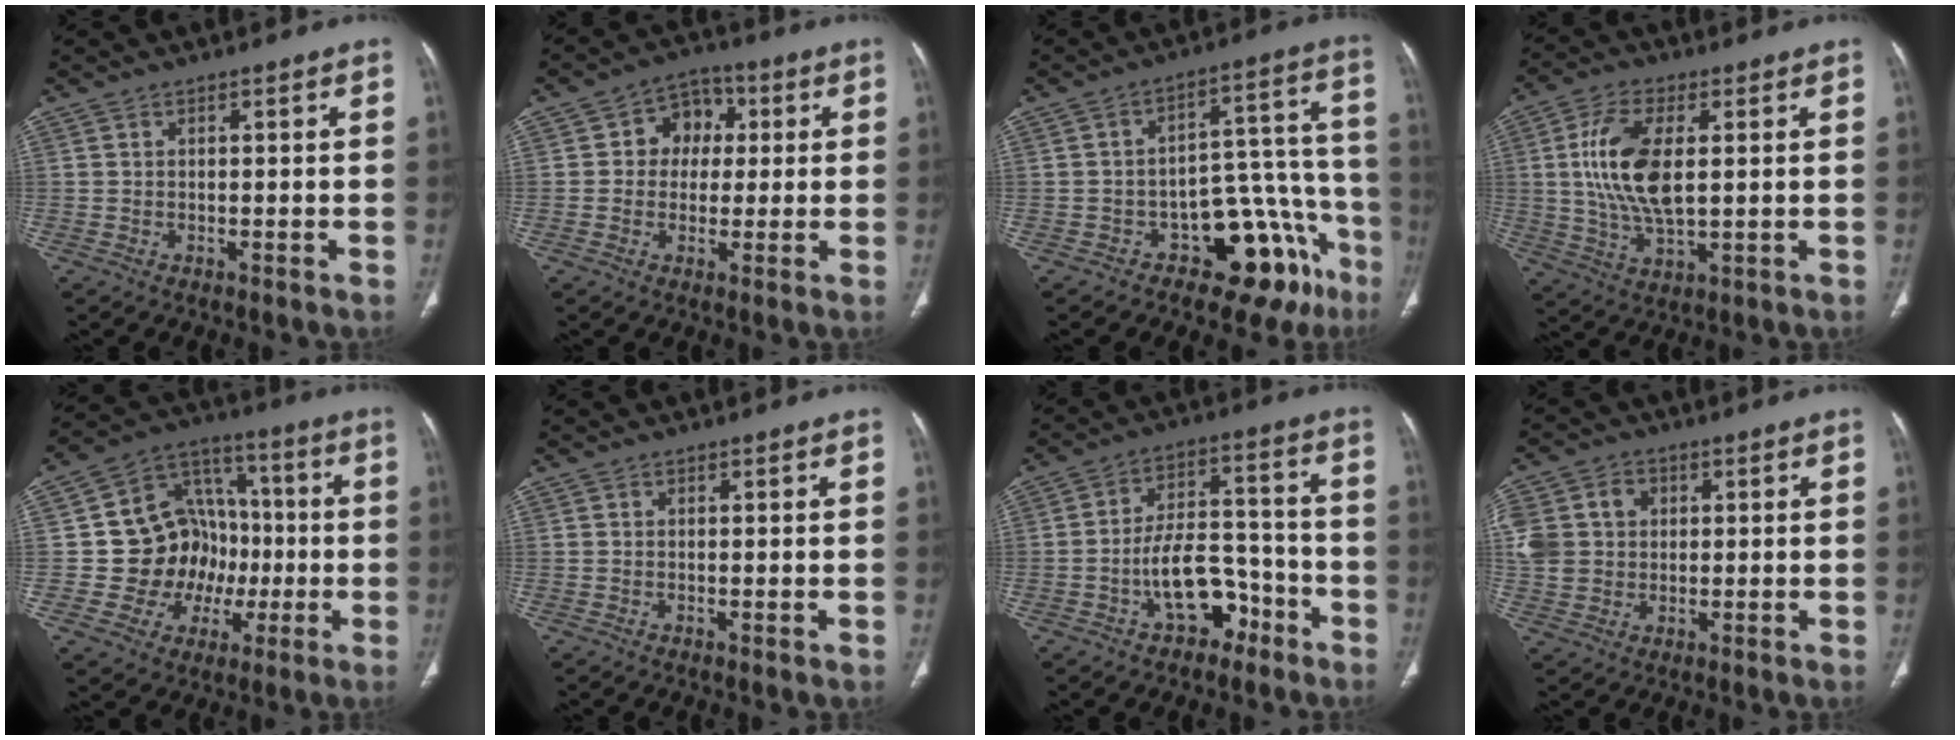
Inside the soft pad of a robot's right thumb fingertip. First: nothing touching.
{"total": 7.9, "force": [1.2, 6.6, 4.2], "torque": [-0.019, 0.012, 0.010]}
{"total": 17.0, "force": [-9.8, 8.8, 10.7], "torque": [-0.064, 0.111, -0.132]}
{"total": 12.9, "force": [1.9, 6.2, 11.2], "torque": [-0.224, -0.007, 0.039]}
{"total": 16.0, "force": [-1.5, 14.4, 6.8], "torque": [-0.047, 0.038, -0.013]}
{"total": 0.0}
{"total": 10.7, "force": [-5.3, 6.4, 6.8], "torque": [-0.090, 0.063, -0.082]}
{"total": 12.0, "force": [2.5, 10.1, 6.0], "torque": [-0.128, 0.017, 0.051]}